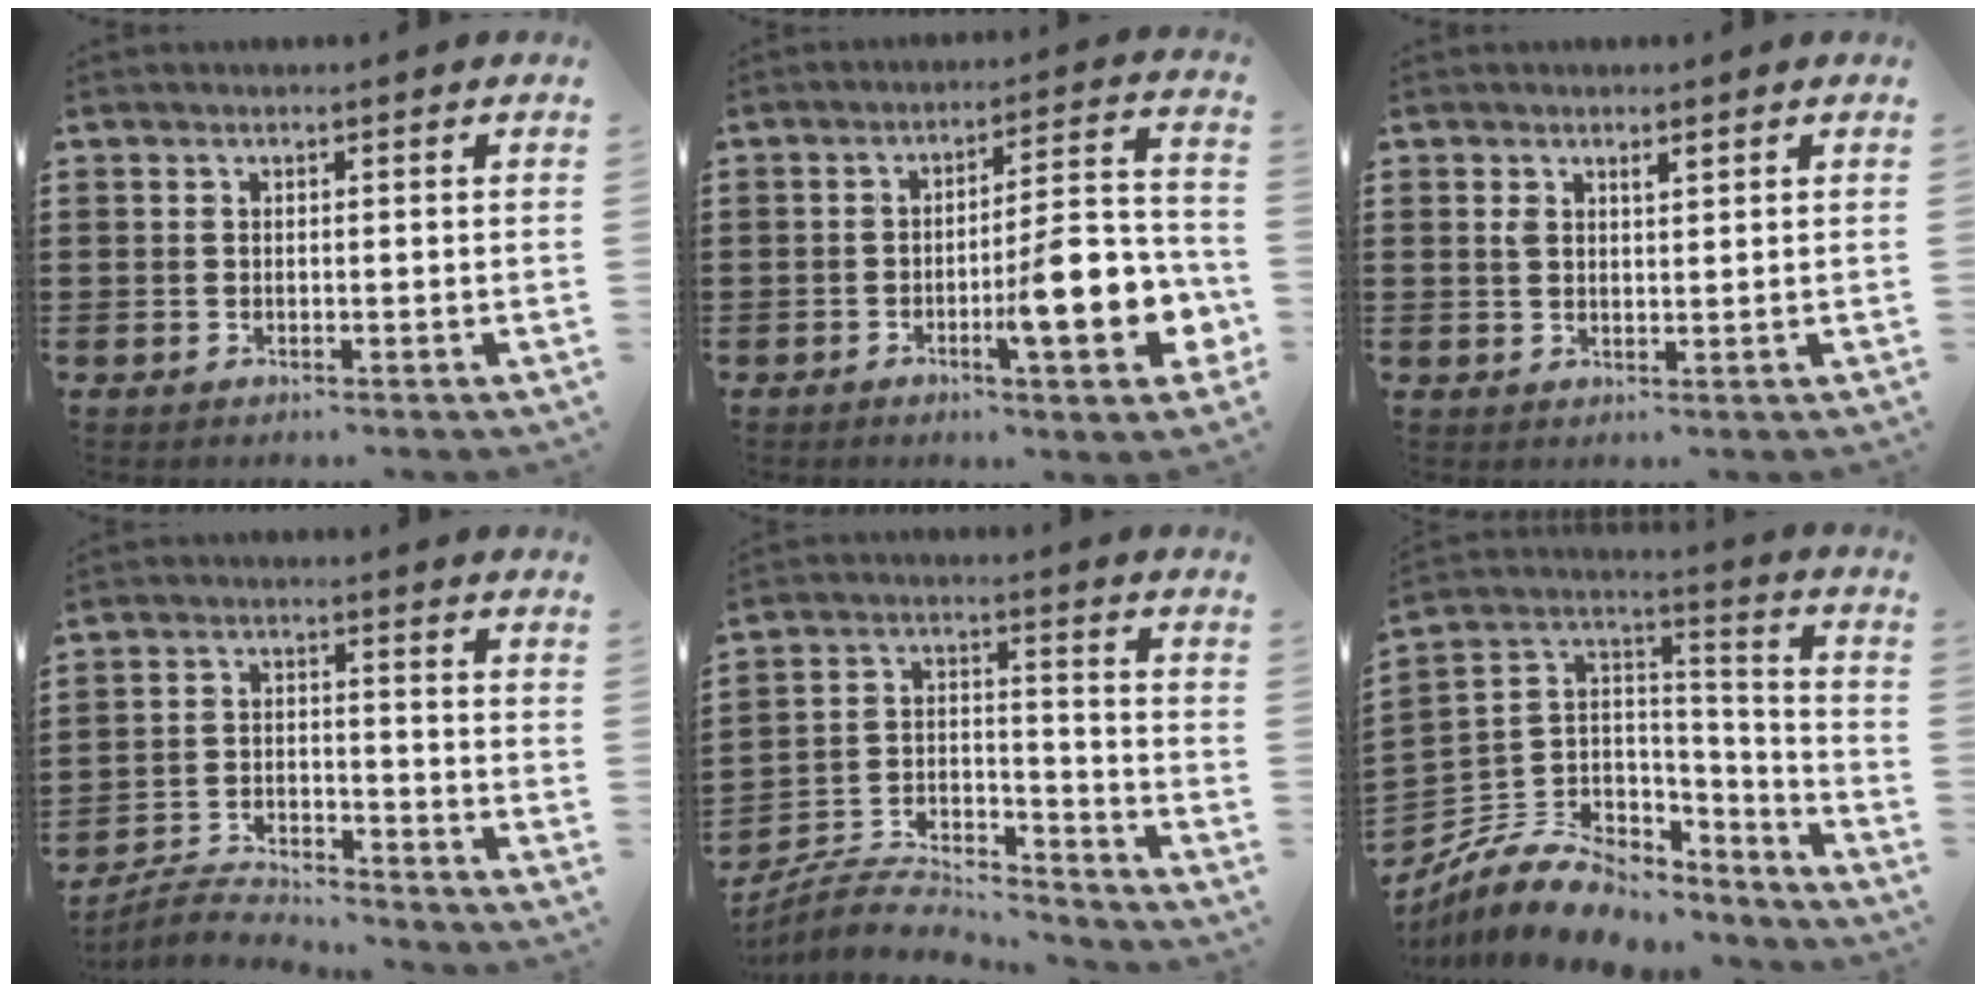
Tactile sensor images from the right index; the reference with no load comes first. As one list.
[{"total": 11.4, "force": [-4.1, 2.4, 10.3], "torque": [-0.150, -0.011, -0.070]}, {"total": 1.7, "force": [1.0, 0.7, 1.2], "torque": [-0.026, 0.004, 0.017]}, {"total": 4.2, "force": [-4.2, 0.4, 0.5], "torque": [-0.021, 0.003, -0.089]}, {"total": 6.4, "force": [-6.1, 1.1, 1.4], "torque": [-0.039, -0.002, -0.125]}, {"total": 9.1, "force": [-5.8, 6.2, 3.2], "torque": [-0.079, 0.010, -0.105]}]